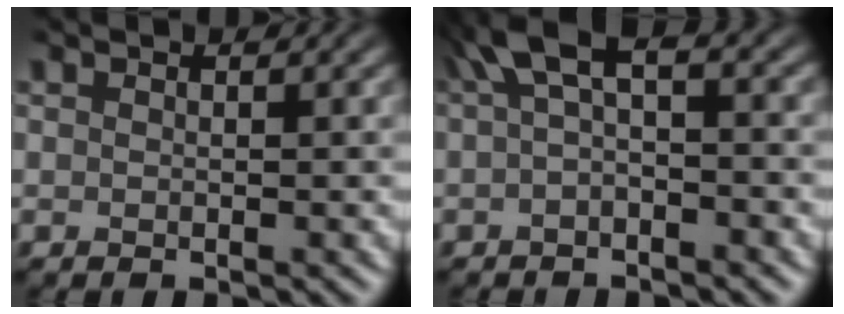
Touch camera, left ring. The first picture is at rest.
{"total": 4.0, "force": [0.8, 1.5, 3.6], "torque": [-0.058, 0.015, 0.005]}